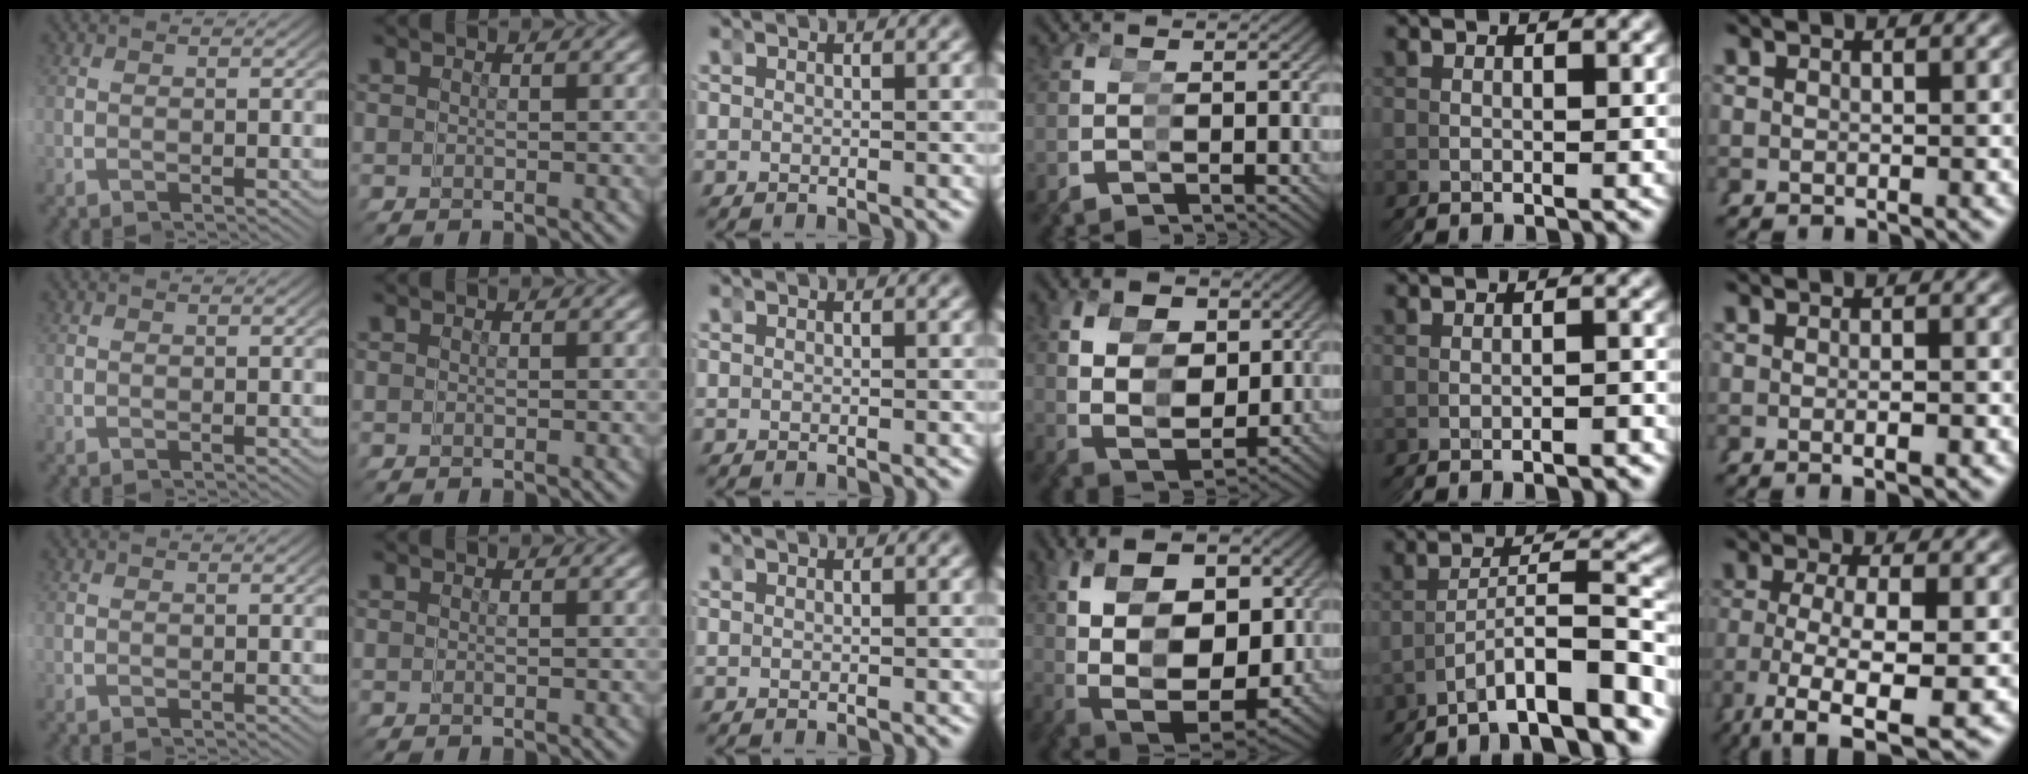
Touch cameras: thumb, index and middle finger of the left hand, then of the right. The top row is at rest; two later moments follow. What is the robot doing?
{"motion": "grasp_and_lifting", "object": "bandage"}